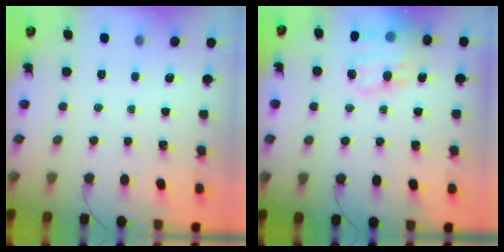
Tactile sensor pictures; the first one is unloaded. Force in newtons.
{"total": 19.8, "press": 19.5, "slide": 3.3}